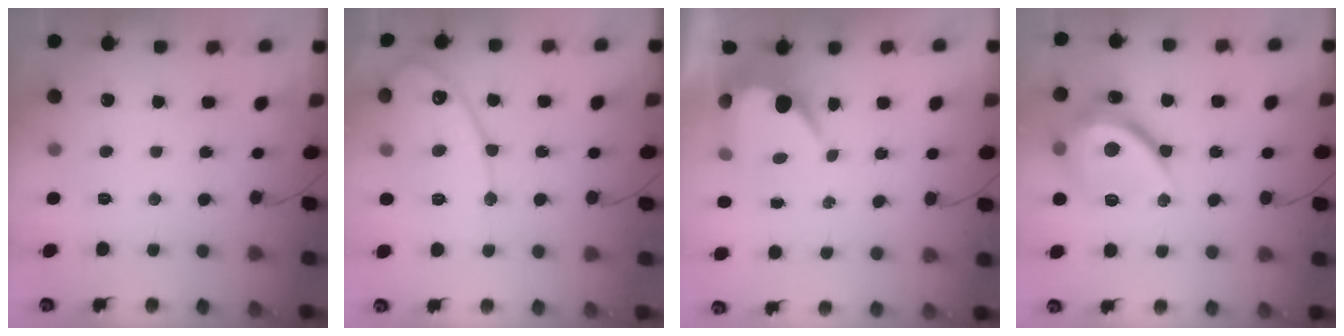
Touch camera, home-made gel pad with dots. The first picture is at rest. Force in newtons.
{"total": 14.0, "press": 14.0, "slide": 0.7}
{"total": 7.0, "press": 7.0, "slide": 0.5}
{"total": 14.4, "press": 14.4, "slide": 0.5}